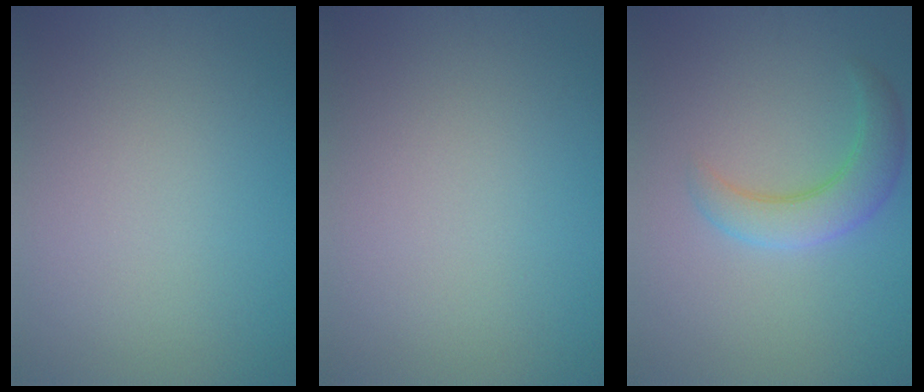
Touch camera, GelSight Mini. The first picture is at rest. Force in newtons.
{"total": 0.0}
{"total": 4.0, "press": 4.0, "slide": 0.2}